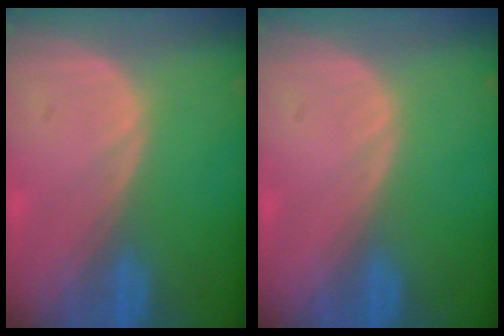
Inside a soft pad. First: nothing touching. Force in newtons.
{"total": 0.0}